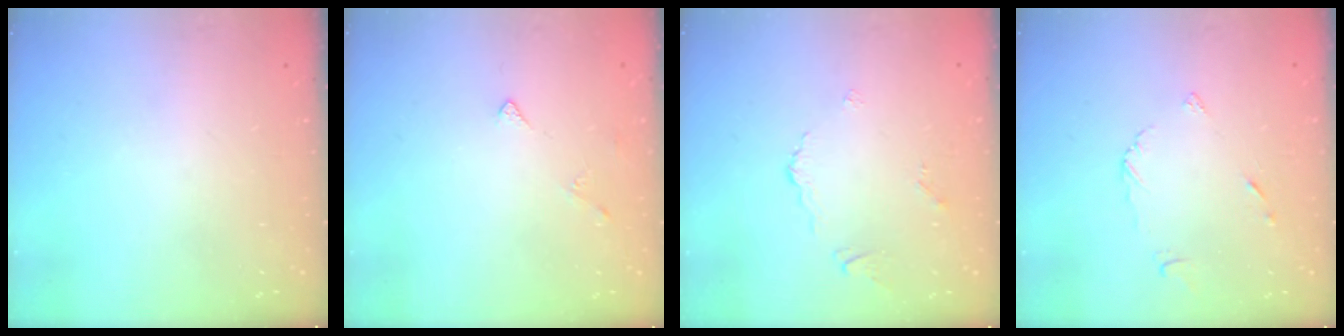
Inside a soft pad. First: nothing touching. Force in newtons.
{"total": 3.0, "press": 2.9, "slide": 0.5}
{"total": 3.1, "press": 3.0, "slide": 0.6}
{"total": 4.2, "press": 4.2, "slide": 0.5}